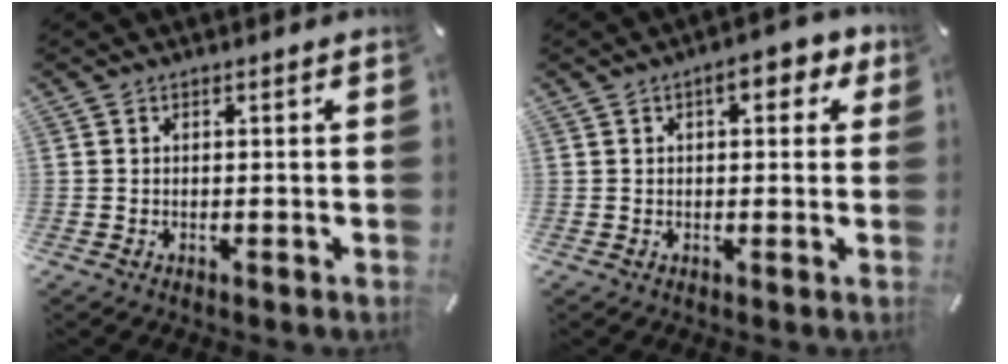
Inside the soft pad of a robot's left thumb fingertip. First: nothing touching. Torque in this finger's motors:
{"motor_torque": [1.13, 0.91, 0.88, -0.30, 0.09]}